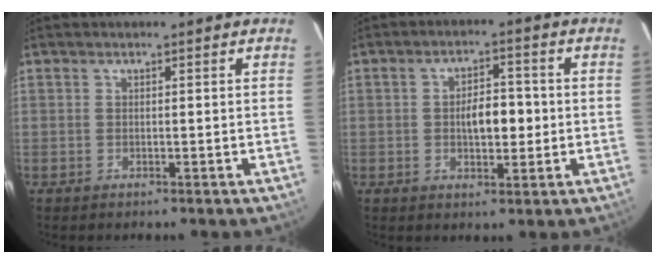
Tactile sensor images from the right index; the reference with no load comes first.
{"total": 5.7, "force": [-0.3, 2.6, 5.1], "torque": [-0.085, 0.010, -0.002]}